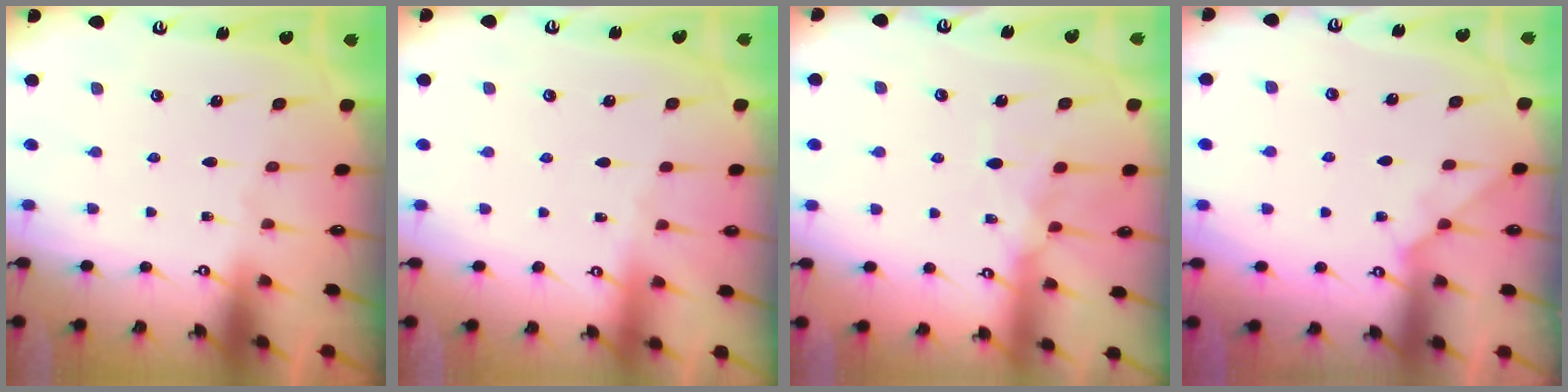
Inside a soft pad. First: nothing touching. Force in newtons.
{"total": 0.8, "press": 0.7, "slide": 0.3}
{"total": 10.8, "press": 10.7, "slide": 0.9}
{"total": 4.0, "press": 3.9, "slide": 0.7}